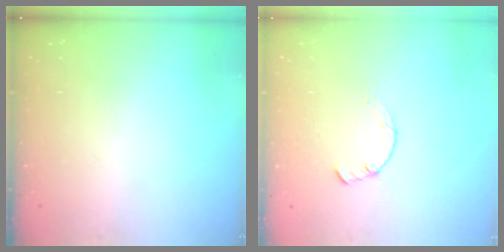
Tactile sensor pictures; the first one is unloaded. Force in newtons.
{"total": 1.4, "press": 1.4, "slide": 0.2}